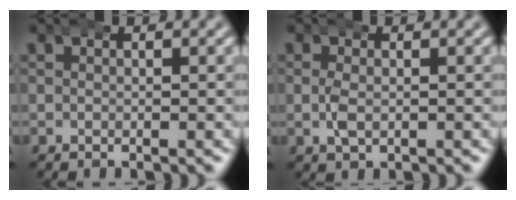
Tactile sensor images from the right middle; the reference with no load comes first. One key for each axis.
{"total": 1.5, "fx": -0.3, "fy": 0.9, "fz": 1.1, "tx": -0.024, "ty": 0.000, "tz": -0.006}